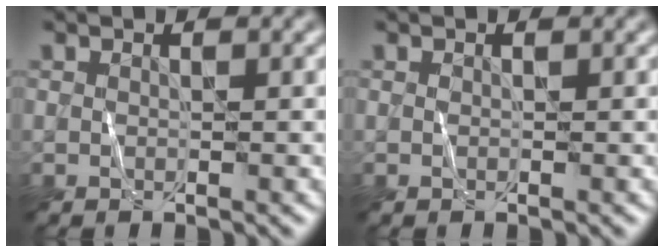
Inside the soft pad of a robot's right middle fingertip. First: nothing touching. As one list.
[{"total": 0.0}]